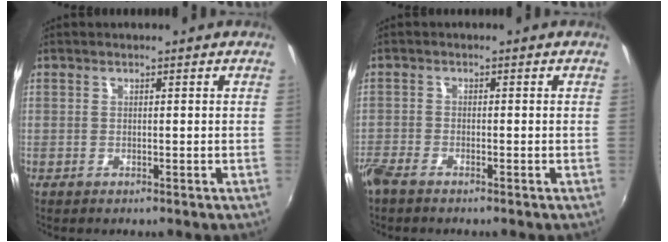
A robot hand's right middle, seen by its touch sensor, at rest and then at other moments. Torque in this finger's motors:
{"motor_torque": [1.11, -1.03, 0.48, 0.21]}